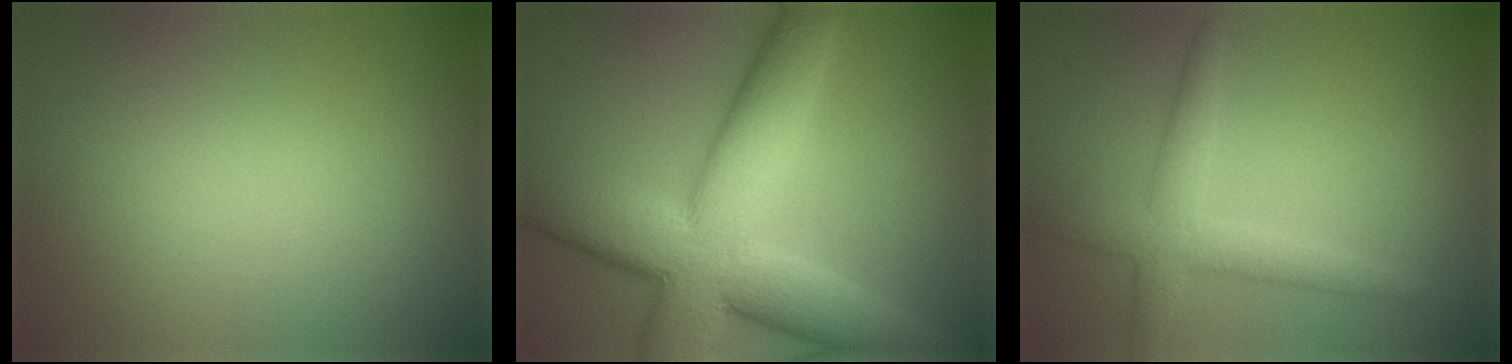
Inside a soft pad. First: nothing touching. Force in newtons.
{"total": 12.1, "press": 12.0, "slide": 0.9}
{"total": 3.3, "press": 3.3, "slide": 0.1}